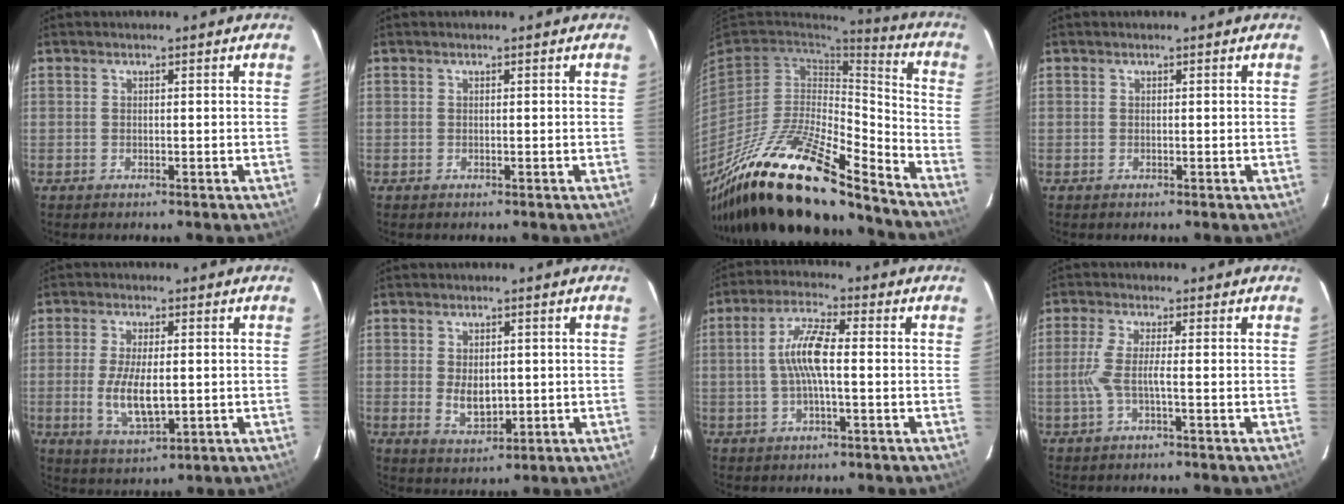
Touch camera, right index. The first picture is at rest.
{"total": 0.0}
{"total": 27.2, "force": [-19.8, 6.8, 17.4], "torque": [-0.316, -0.038, -0.346]}
{"total": 0.0}
{"total": 8.7, "force": [-1.0, 3.6, 7.8], "torque": [-0.155, -0.014, -0.014]}
{"total": 5.5, "force": [-0.1, 3.6, 4.2], "torque": [-0.073, -0.008, 0.008]}
{"total": 7.5, "force": [-0.4, 1.6, 7.3], "torque": [-0.148, 0.011, -0.008]}
{"total": 4.1, "force": [-1.2, -0.3, 3.9], "torque": [-0.093, -0.003, -0.021]}